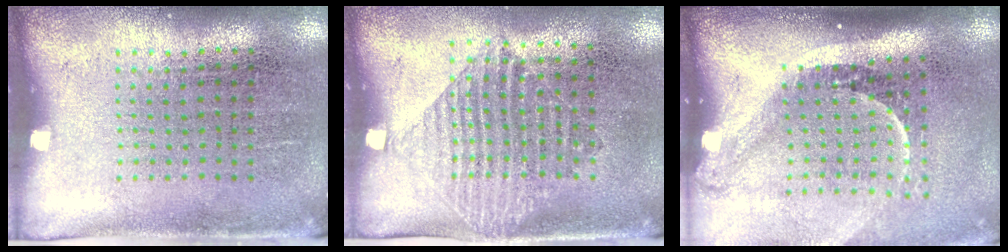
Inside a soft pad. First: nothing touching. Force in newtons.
{"total": 1.2, "press": 1.0, "slide": 0.6}
{"total": 2.2, "press": 1.4, "slide": 1.7}